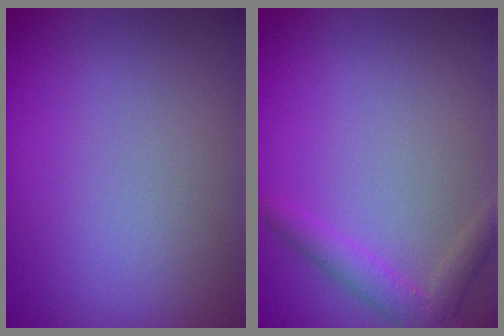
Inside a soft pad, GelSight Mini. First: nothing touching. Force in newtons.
{"total": 2.3, "press": 2.3, "slide": 0.1}